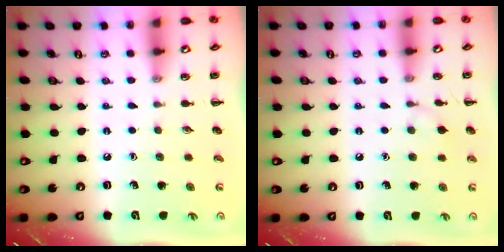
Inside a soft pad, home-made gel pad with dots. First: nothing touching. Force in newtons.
{"total": 5.3, "press": 5.0, "slide": 2.0}